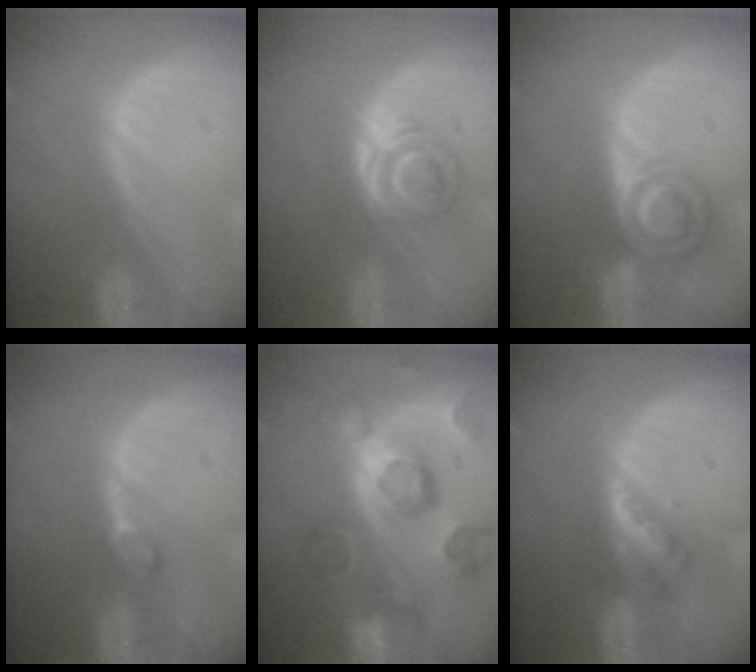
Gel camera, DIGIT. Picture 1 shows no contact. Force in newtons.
{"total": 5.5, "press": 4.9, "slide": 2.6}
{"total": 7.3, "press": 6.1, "slide": 4.0}
{"total": 2.0, "press": 1.9, "slide": 0.2}
{"total": 12.1, "press": 10.5, "slide": 6.0}
{"total": 4.8, "press": 4.4, "slide": 1.9}